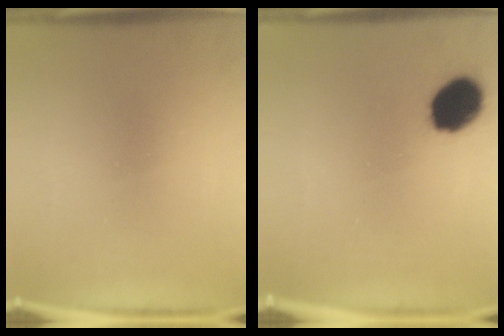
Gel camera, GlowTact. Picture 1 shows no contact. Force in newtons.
{"total": 10.9}